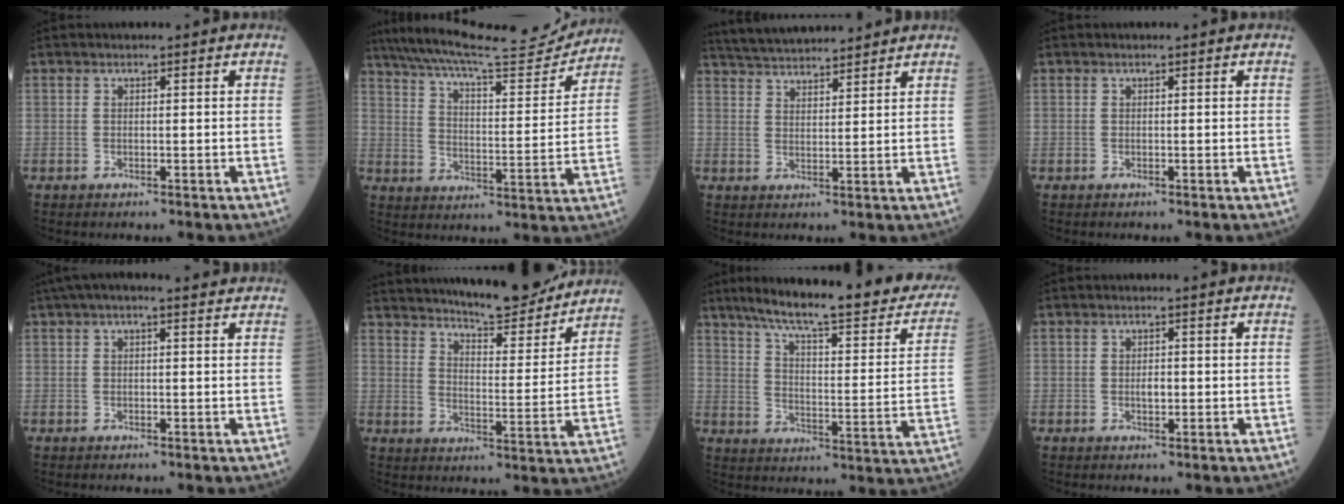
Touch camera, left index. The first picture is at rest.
{"total": 20.3, "force": [18.9, 1.8, 7.2], "torque": [-0.127, -0.019, 0.268]}
{"total": 10.6, "force": [10.0, 1.2, 3.3], "torque": [-0.065, 0.023, 0.162]}
{"total": 0.0}
{"total": 6.2, "force": [4.8, 1.3, 3.7], "torque": [-0.066, 0.040, 0.066]}
{"total": 15.8, "force": [14.4, 1.9, 6.1], "torque": [-0.089, -0.019, 0.204]}
{"total": 26.7, "force": [21.8, 3.3, 15.1], "torque": [-0.215, -0.039, 0.282]}
{"total": 1.4, "force": [-0.1, 0.7, 1.2], "torque": [-0.022, 0.000, 0.000]}